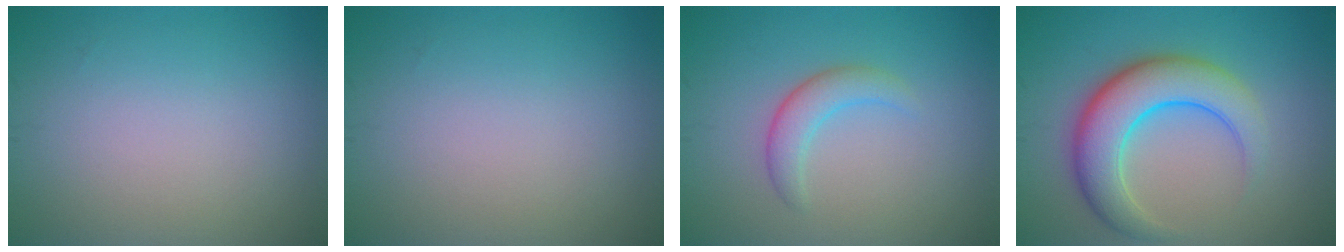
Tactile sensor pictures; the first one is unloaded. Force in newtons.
{"total": 0.0}
{"total": 2.4, "press": 2.4, "slide": 0.1}
{"total": 7.1, "press": 7.1, "slide": 0.2}